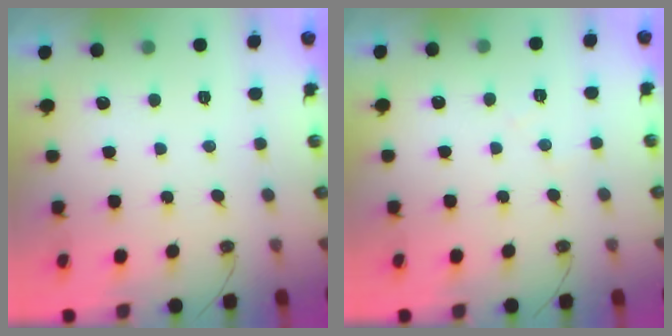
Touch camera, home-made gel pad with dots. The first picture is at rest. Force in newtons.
{"total": 6.1, "press": 6.0, "slide": 1.0}